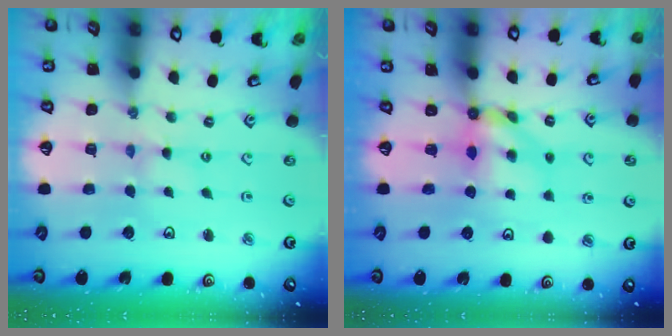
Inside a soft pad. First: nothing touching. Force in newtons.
{"total": 5.8, "press": 5.8, "slide": 0.2}